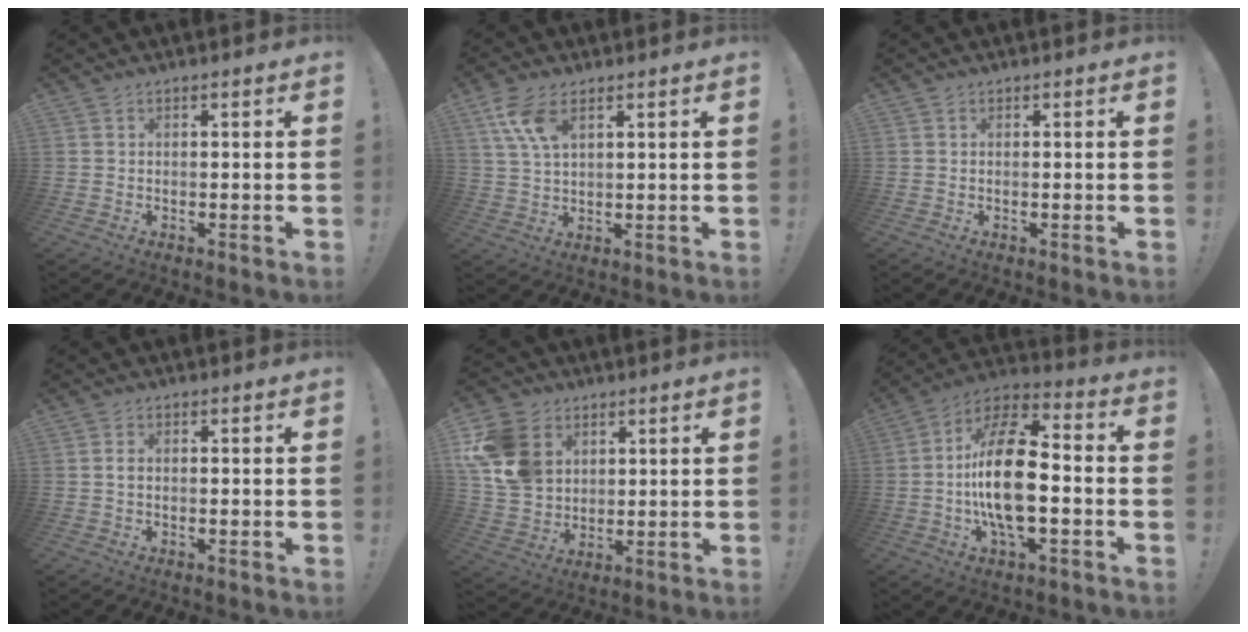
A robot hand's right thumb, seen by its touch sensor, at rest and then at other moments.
{"total": 8.8, "force": [4.5, 4.2, 6.4], "torque": [-0.123, -0.011, 0.085]}
{"total": 0.0}
{"total": 1.1, "force": [-0.3, 0.6, 0.8], "torque": [-0.019, 0.005, -0.005]}
{"total": 15.7, "force": [5.1, 12.7, 7.8], "torque": [-0.142, -0.016, 0.106]}
{"total": 20.4, "force": [-2.8, 9.4, 17.9], "torque": [-0.335, 0.017, -0.048]}